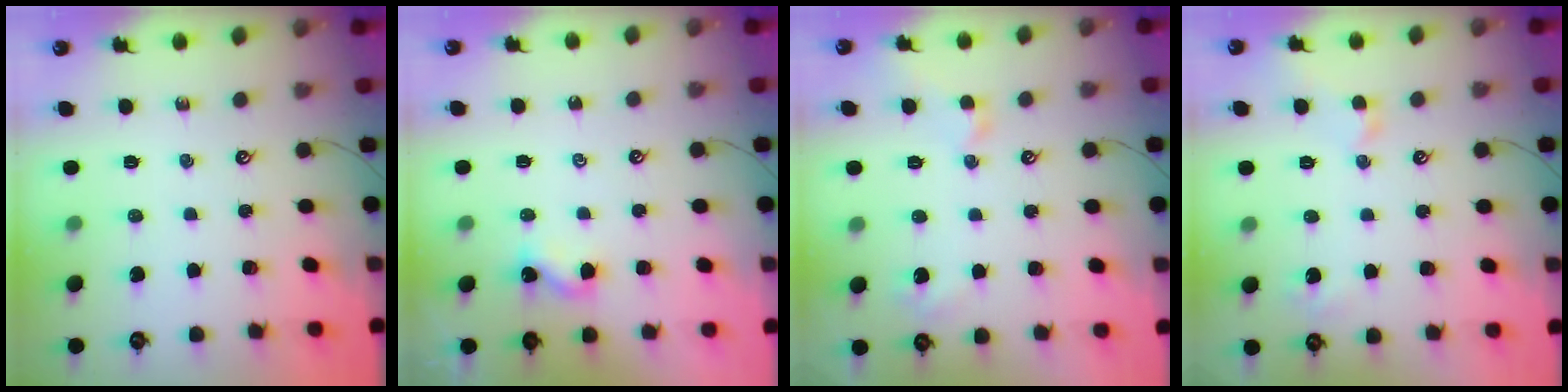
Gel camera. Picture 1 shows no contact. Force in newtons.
{"total": 2.0, "press": 2.0, "slide": 0.4}
{"total": 3.3, "press": 3.2, "slide": 0.7}
{"total": 2.3, "press": 2.3, "slide": 0.6}